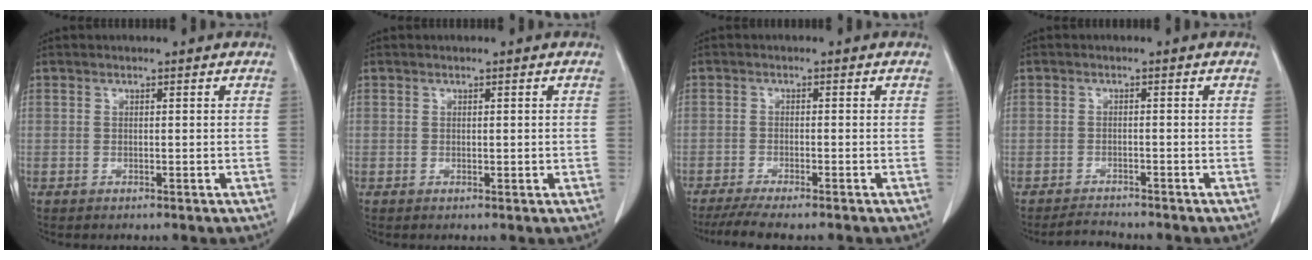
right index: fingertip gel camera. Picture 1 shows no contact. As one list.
[{"total": 0.6, "force": [0.2, 0.4, 0.4], "torque": [-0.003, 0.000, 0.008]}, {"total": 6.4, "force": [-5.3, 0.5, 3.5], "torque": [-0.055, -0.015, -0.087]}, {"total": 2.0, "force": [-2.0, 0.2, -0.3], "torque": [-0.003, -0.012, -0.034]}]